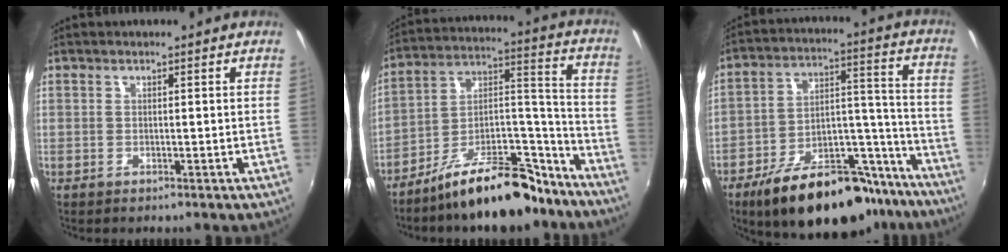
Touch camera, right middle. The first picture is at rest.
{"total": 18.8, "force": [-14.4, 6.5, 10.1], "torque": [-0.160, 0.036, -0.217]}
{"total": 23.6, "force": [-17.3, 10.5, 12.1], "torque": [-0.192, 0.044, -0.235]}